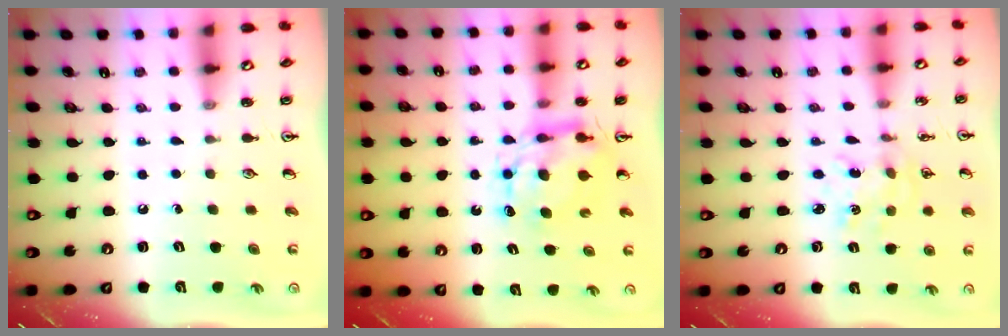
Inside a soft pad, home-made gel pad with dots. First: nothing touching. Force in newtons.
{"total": 8.4, "press": 8.4, "slide": 0.5}
{"total": 2.1, "press": 2.1, "slide": 0.2}